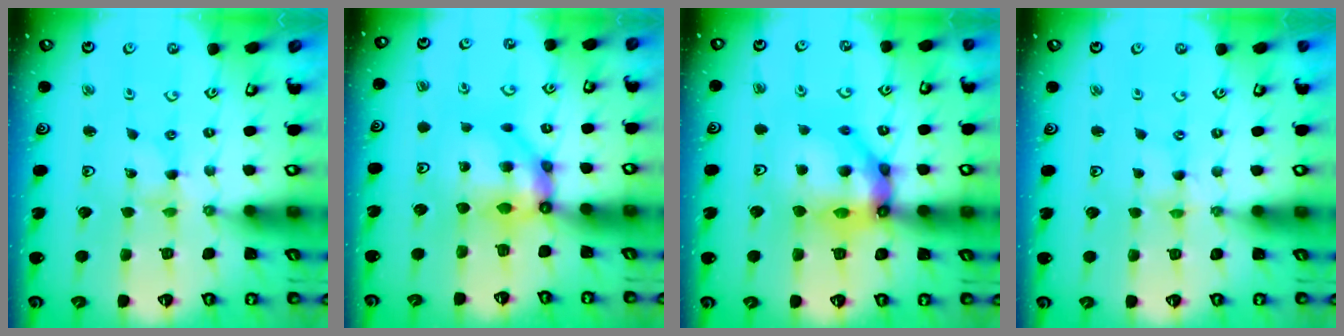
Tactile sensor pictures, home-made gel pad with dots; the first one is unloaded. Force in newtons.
{"total": 8.9, "press": 8.9, "slide": 0.6}
{"total": 15.2, "press": 15.1, "slide": 1.5}
{"total": 0.0}